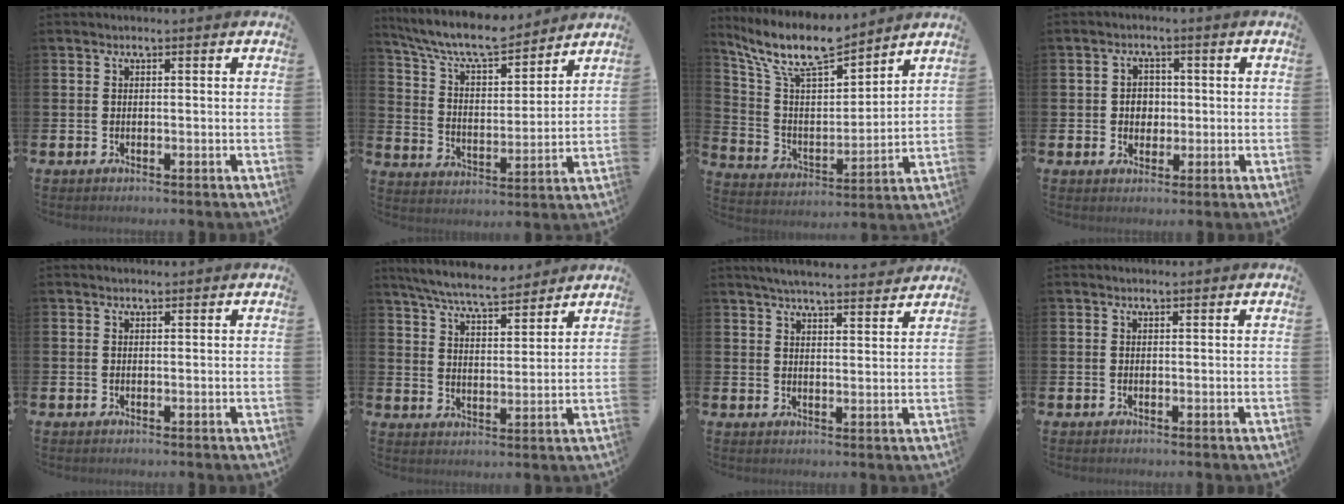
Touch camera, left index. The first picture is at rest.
{"total": 8.9, "force": [8.2, 1.7, 2.9], "torque": [-0.090, -0.052, 0.143]}
{"total": 11.2, "force": [9.7, 2.6, 4.9], "torque": [-0.130, -0.054, 0.171]}
{"total": 3.0, "force": [0.2, 2.7, 1.4], "torque": [-0.017, 0.004, -0.004]}
{"total": 0.7, "force": [0.6, 0.1, 0.1], "torque": [0.008, -0.002, 0.010]}
{"total": 7.6, "force": [7.1, 1.1, 2.4], "torque": [-0.075, -0.031, 0.130]}
{"total": 5.3, "force": [5.2, 0.2, 1.0], "torque": [-0.029, -0.028, 0.092]}
{"total": 0.6, "force": [0.5, 0.1, 0.1], "torque": [0.008, -0.002, 0.008]}